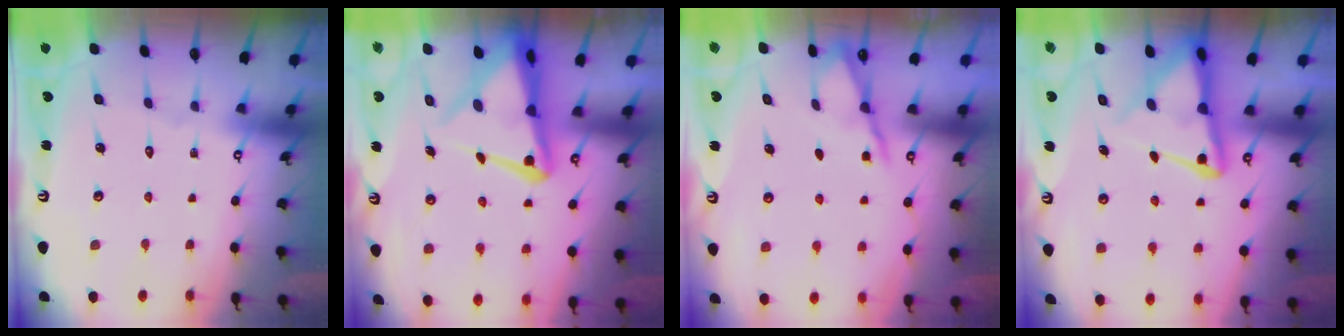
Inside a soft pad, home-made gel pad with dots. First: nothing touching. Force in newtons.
{"total": 9.0, "press": 8.9, "slide": 1.3}
{"total": 2.8, "press": 2.8, "slide": 0.4}
{"total": 9.4, "press": 9.3, "slide": 1.2}